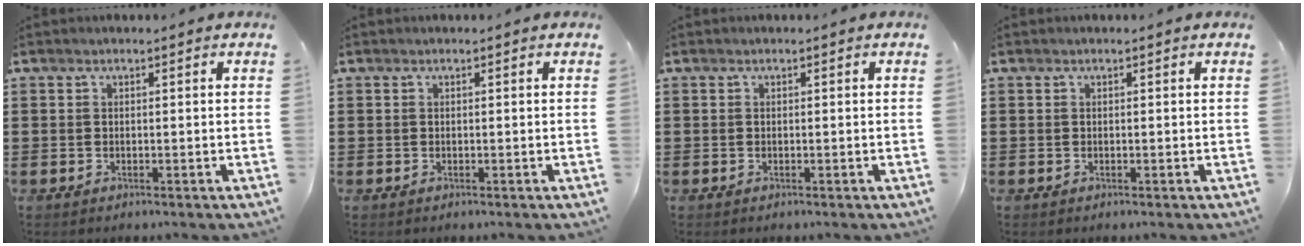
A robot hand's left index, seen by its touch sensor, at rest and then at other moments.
{"total": 0.0}
{"total": 0.0}
{"total": 0.0}